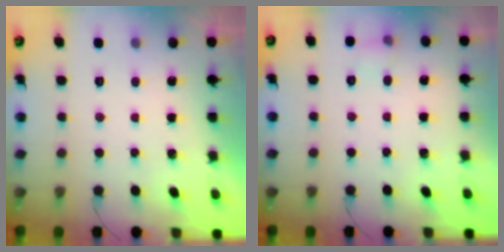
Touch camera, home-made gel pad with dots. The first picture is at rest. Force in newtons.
{"total": 5.3, "press": 5.1, "slide": 1.5}